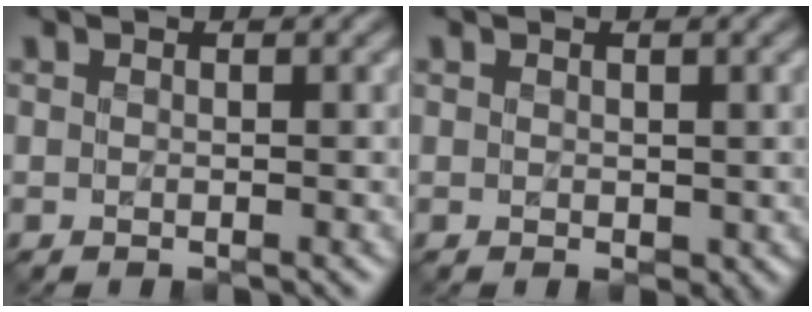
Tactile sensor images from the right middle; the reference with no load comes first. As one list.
[{"total": 1.1, "force": [0.3, 0.8, 0.8], "torque": [-0.012, 0.001, 0.008]}]